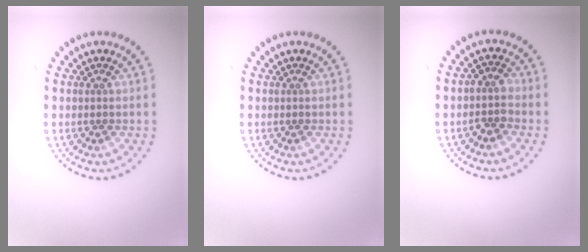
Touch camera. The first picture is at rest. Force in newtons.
{"total": 0.0}
{"total": 1.9, "press": 1.6, "slide": 1.0}